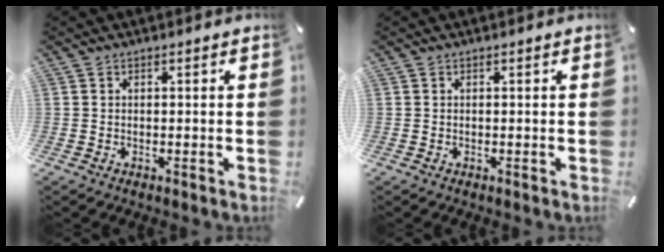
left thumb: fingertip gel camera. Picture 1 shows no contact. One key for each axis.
{"total": 0.0}